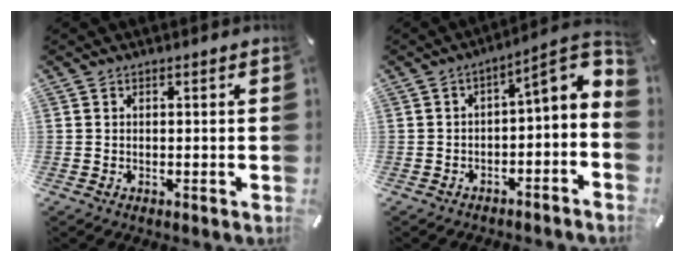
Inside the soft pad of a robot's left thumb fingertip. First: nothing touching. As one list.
[{"total": 7.8, "force": [0.8, 3.1, 7.1], "torque": [-0.088, -0.023, 0.003]}]